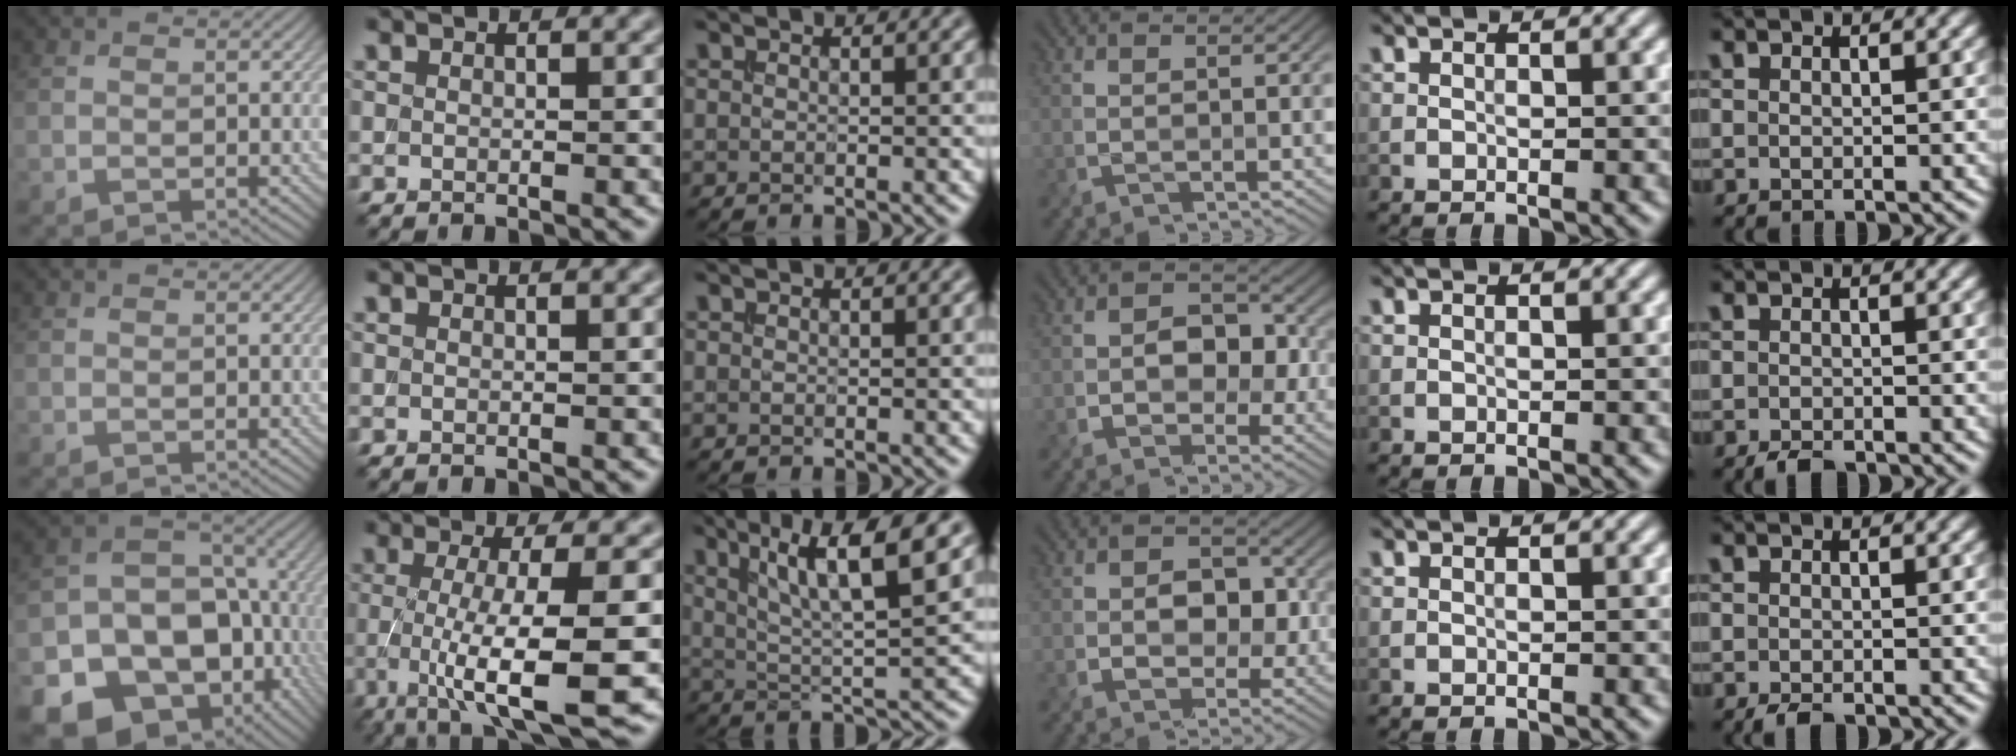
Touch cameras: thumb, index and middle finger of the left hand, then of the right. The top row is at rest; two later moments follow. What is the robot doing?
{"motion": "insert", "object": "backpack"}